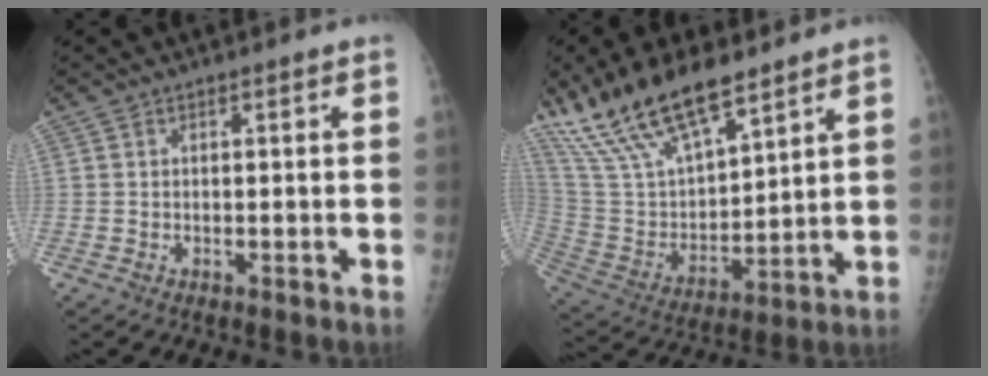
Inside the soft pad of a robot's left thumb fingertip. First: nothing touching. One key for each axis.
{"total": 20.4, "fx": 15.0, "fy": 7.3, "fz": 11.9, "tx": -0.202, "ty": -0.055, "tz": 0.290}